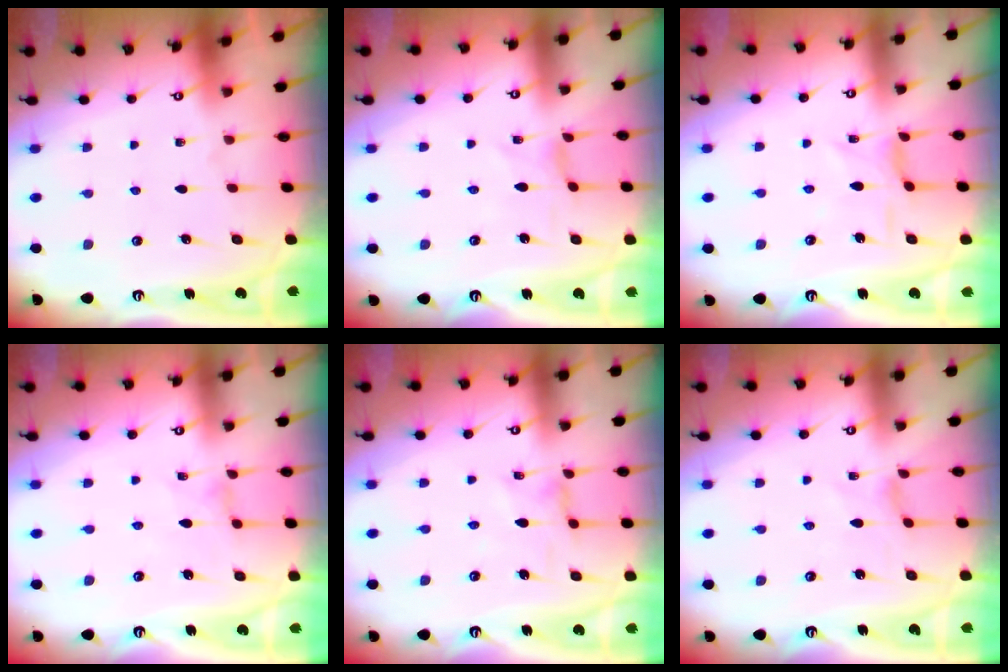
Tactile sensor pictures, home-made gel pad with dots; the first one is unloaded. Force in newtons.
{"total": 0.0}
{"total": 3.3, "press": 3.3, "slide": 0.4}
{"total": 0.0}
{"total": 1.1, "press": 1.1, "slide": 0.1}
{"total": 0.0}